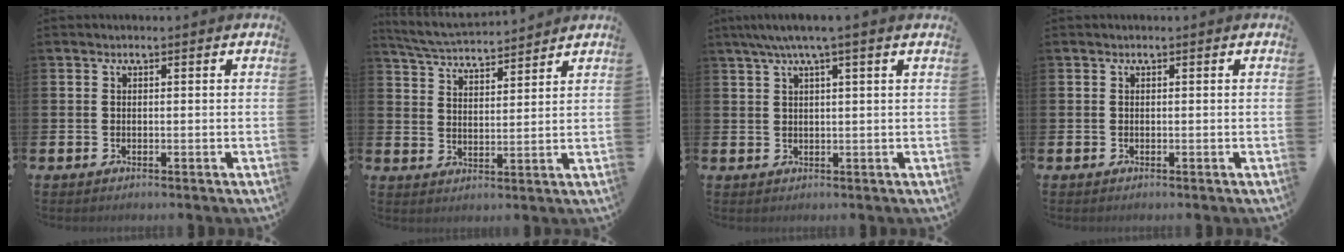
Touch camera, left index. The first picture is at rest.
{"total": 5.2, "force": [5.1, 0.4, 0.6], "torque": [-0.030, -0.033, 0.089]}
{"total": 3.4, "force": [2.3, -0.2, 2.4], "torque": [-0.055, 0.005, 0.041]}
{"total": 0.0}